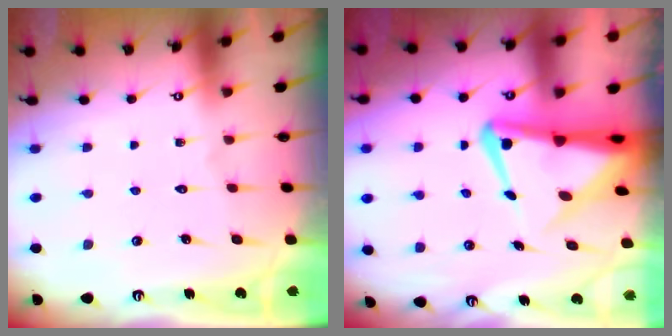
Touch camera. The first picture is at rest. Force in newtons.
{"total": 7.3, "press": 7.2, "slide": 1.2}